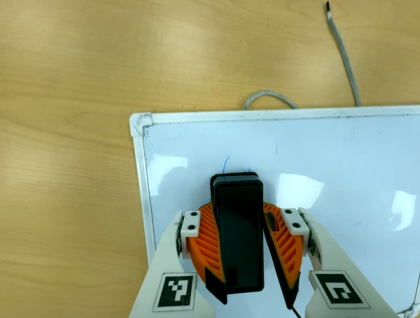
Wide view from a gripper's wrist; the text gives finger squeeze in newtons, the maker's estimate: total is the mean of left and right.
{"total": 19.1, "left": 21.9, "right": 16.4}